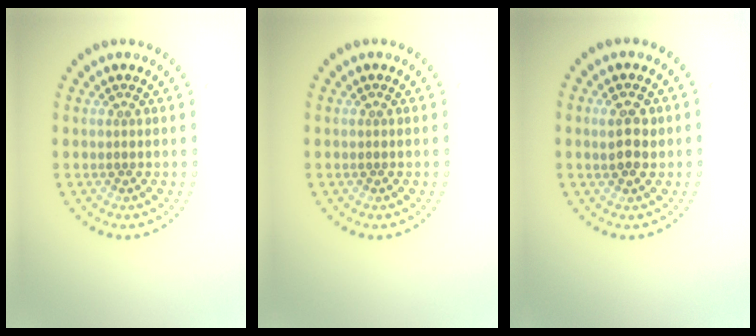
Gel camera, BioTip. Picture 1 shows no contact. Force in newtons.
{"total": 0.0}
{"total": 2.4, "press": 2.4, "slide": 0.4}